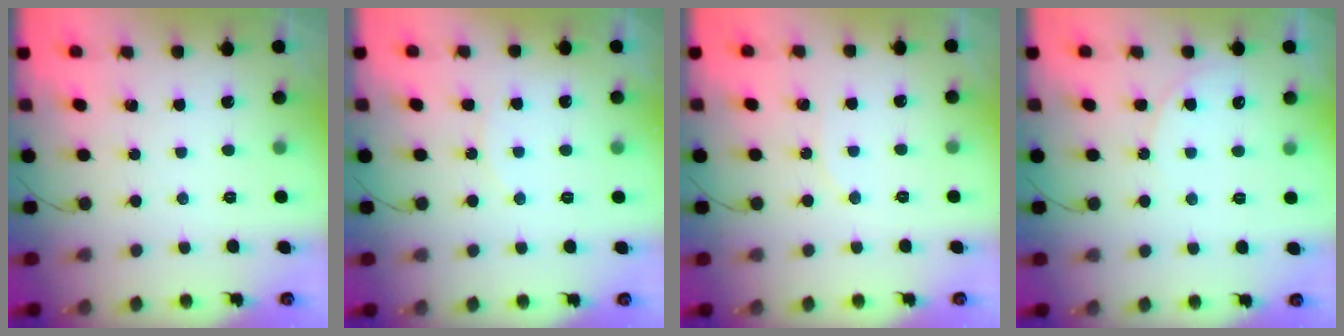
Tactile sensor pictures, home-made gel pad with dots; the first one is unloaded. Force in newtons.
{"total": 6.3, "press": 6.3, "slide": 0.4}
{"total": 4.2, "press": 4.1, "slide": 0.5}
{"total": 5.0, "press": 5.0, "slide": 0.6}